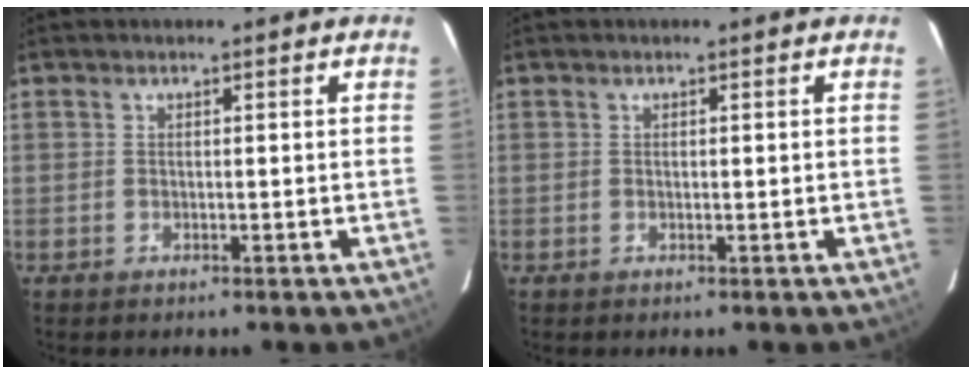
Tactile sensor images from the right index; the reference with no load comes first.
{"total": 0.0}